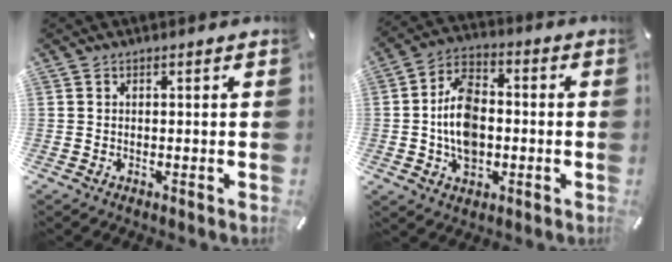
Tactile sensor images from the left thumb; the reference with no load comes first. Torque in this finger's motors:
{"motor_torque": [1.68, 1.74, 1.19, -0.06, 0.39]}